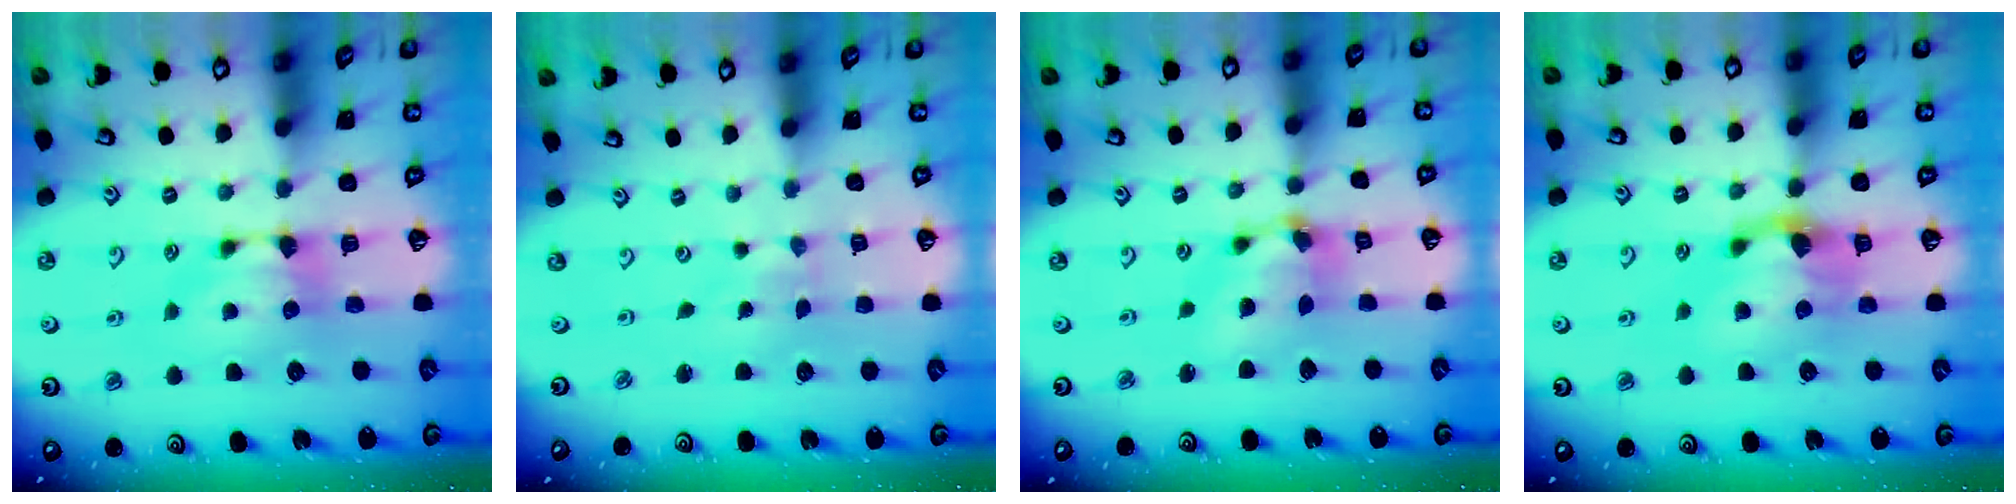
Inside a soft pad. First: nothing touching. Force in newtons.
{"total": 5.1, "press": 5.1, "slide": 0.2}
{"total": 6.7, "press": 6.3, "slide": 2.2}
{"total": 2.9, "press": 2.2, "slide": 2.0}